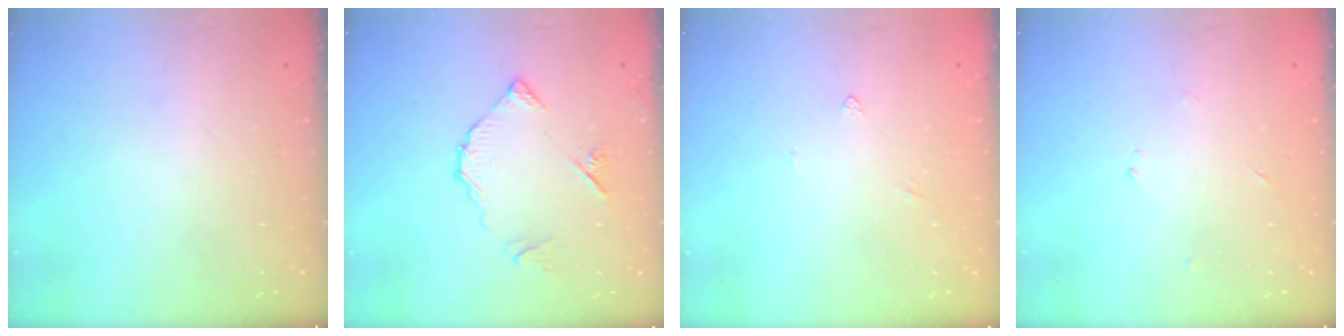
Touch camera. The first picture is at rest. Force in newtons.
{"total": 9.1, "press": 9.1, "slide": 0.8}
{"total": 1.9, "press": 1.8, "slide": 0.4}
{"total": 2.3, "press": 2.2, "slide": 0.3}